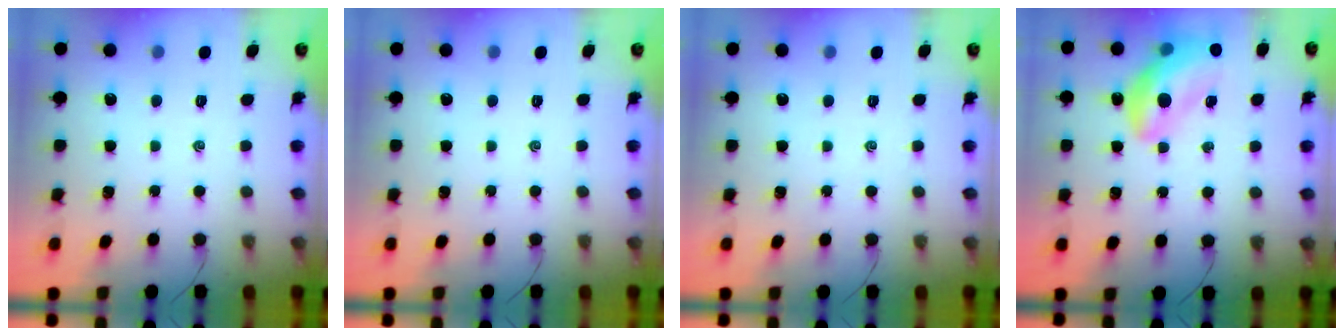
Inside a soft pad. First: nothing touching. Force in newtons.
{"total": 0.0}
{"total": 0.0}
{"total": 15.5, "press": 14.9, "slide": 4.4}